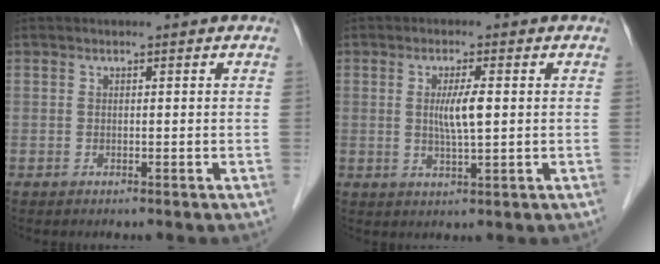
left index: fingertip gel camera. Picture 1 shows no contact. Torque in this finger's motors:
{"motor_torque": [0.11, 0.05, 0.12, 0.08]}